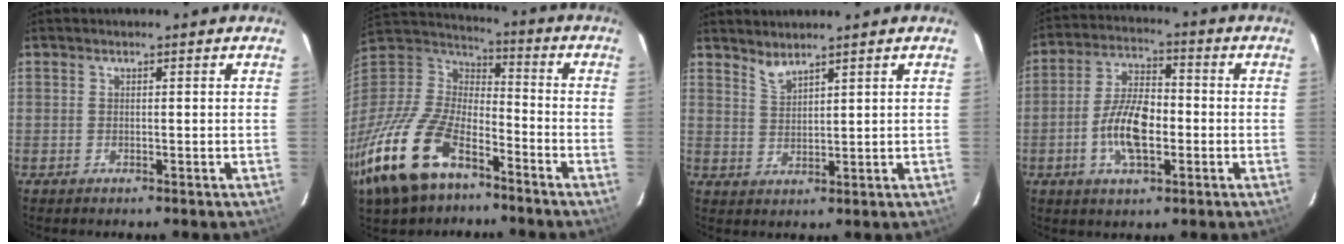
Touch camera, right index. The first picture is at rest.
{"total": 26.3, "force": [-15.9, 13.1, 16.3], "torque": [-0.379, -0.036, -0.285]}
{"total": 2.9, "force": [2.7, 0.2, 1.0], "torque": [-0.020, -0.002, 0.051]}
{"total": 10.5, "force": [-2.7, 4.9, 8.9], "torque": [-0.179, 0.007, -0.048]}